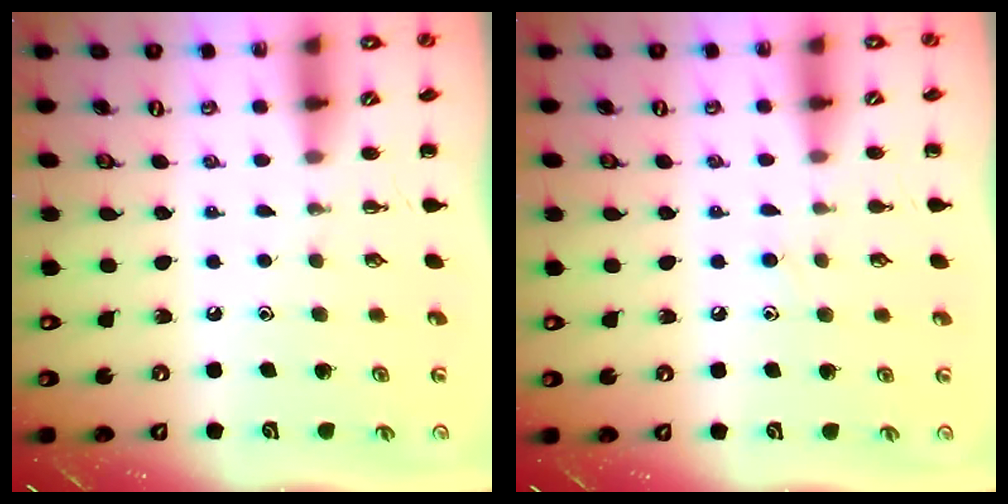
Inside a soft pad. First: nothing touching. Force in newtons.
{"total": 6.7, "press": 6.3, "slide": 2.1}